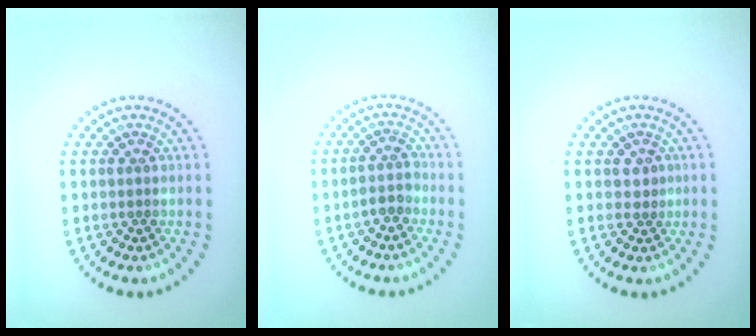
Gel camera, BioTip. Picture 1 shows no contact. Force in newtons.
{"total": 1.7, "press": 1.5, "slide": 0.6}
{"total": 1.0, "press": 0.8, "slide": 0.6}